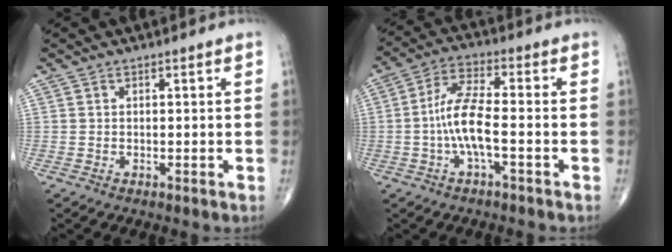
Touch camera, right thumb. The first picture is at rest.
{"total": 8.8, "force": [-1.8, 2.4, 8.2], "torque": [-0.180, 0.027, -0.040]}